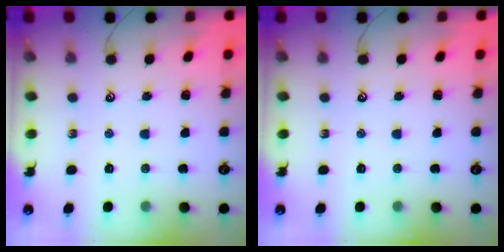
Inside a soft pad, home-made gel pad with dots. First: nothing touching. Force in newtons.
{"total": 0.0}